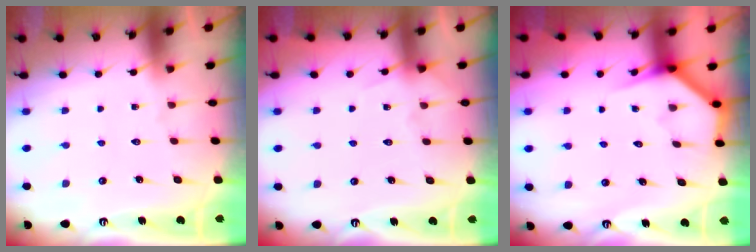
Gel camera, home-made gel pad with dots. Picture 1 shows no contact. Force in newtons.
{"total": 5.7, "press": 5.6, "slide": 0.7}
{"total": 4.0, "press": 3.9, "slide": 0.3}